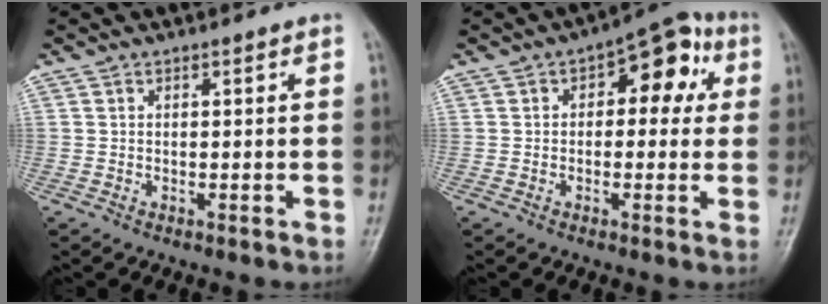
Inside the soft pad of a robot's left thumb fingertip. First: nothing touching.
{"total": 9.9, "force": [2.3, 5.8, 7.7], "torque": [-0.051, 0.026, 0.018]}